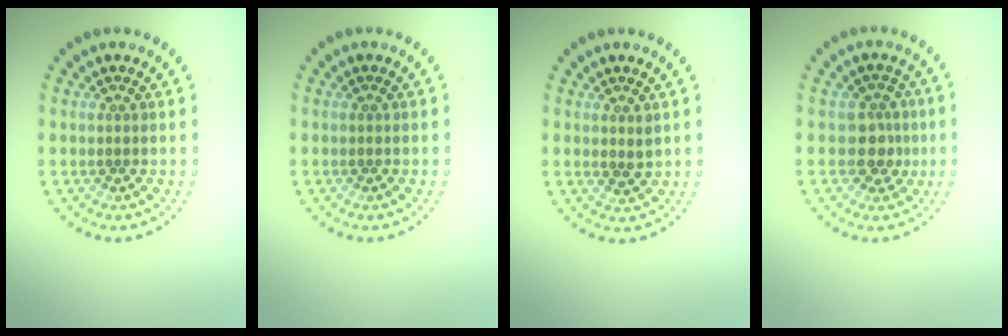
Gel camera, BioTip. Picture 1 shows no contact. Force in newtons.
{"total": 0.0}
{"total": 1.1, "press": 1.0, "slide": 0.4}
{"total": 2.6, "press": 2.4, "slide": 1.1}